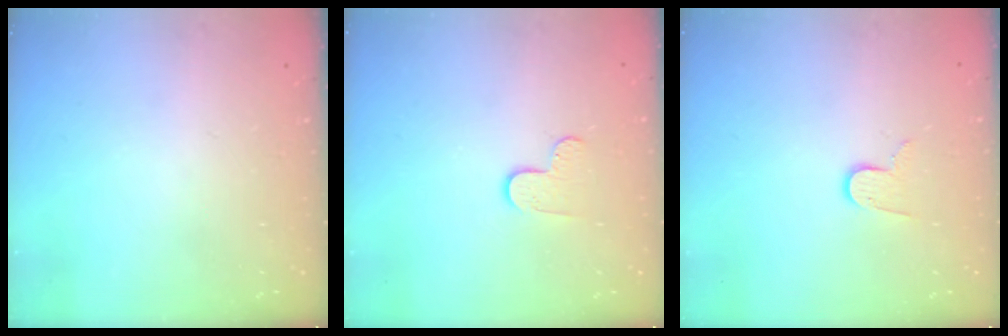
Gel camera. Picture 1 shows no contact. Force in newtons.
{"total": 6.4, "press": 6.3, "slide": 0.5}
{"total": 7.6, "press": 7.5, "slide": 0.7}